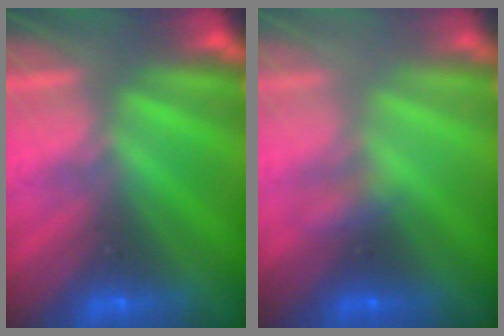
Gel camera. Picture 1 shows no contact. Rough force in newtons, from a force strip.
{"total": 2.1}